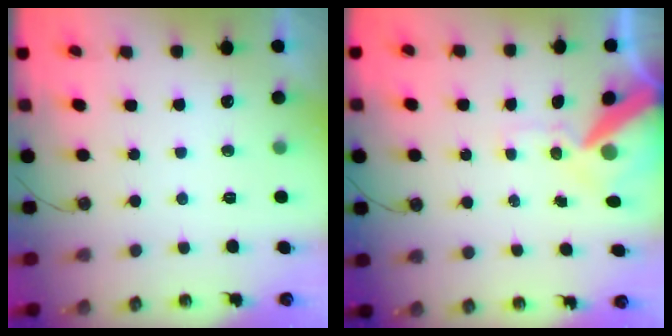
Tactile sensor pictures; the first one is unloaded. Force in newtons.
{"total": 13.4, "press": 13.2, "slide": 1.8}